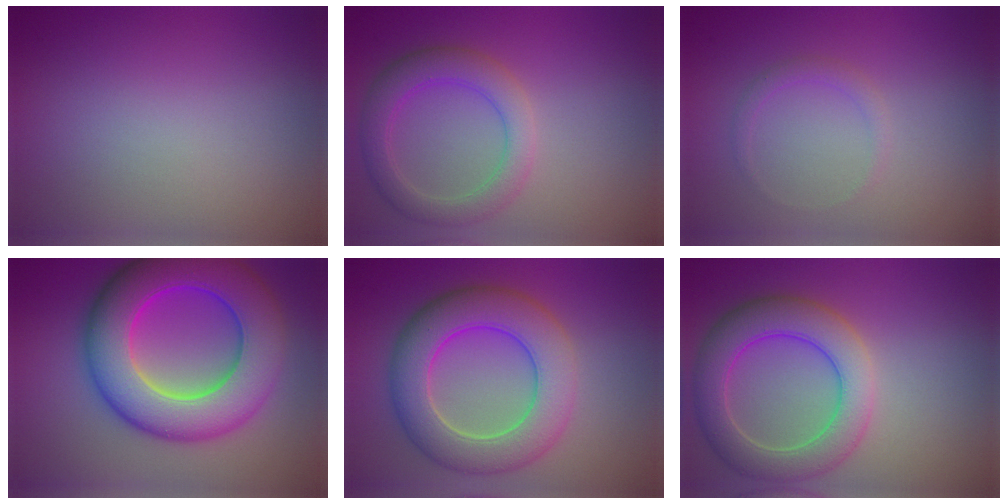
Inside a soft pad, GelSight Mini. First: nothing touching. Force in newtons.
{"total": 4.3, "press": 4.3, "slide": 0.2}
{"total": 1.1, "press": 1.1, "slide": 0.1}
{"total": 11.9, "press": 11.9, "slide": 0.0}
{"total": 8.0, "press": 8.0, "slide": 0.4}
{"total": 6.5, "press": 6.5, "slide": 0.3}